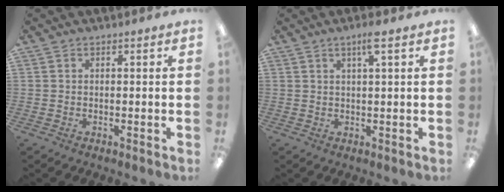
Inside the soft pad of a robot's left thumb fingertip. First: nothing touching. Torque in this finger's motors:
{"motor_torque": [0.00, 0.00, -0.22, 0.40, 0.02]}